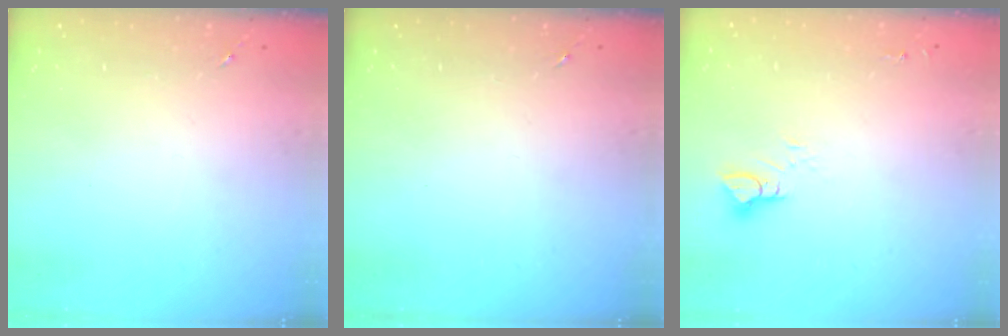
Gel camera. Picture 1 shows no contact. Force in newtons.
{"total": 0.0}
{"total": 5.1, "press": 5.1, "slide": 0.3}